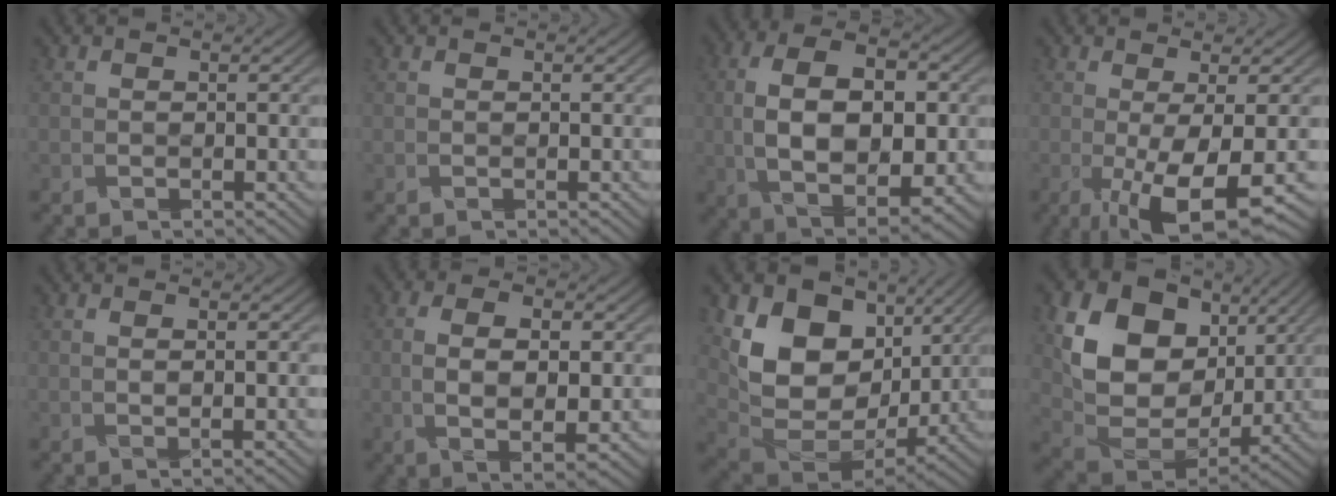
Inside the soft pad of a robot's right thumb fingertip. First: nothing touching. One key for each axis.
{"total": 0.0}
{"total": 13.5, "fx": 0.2, "fy": 7.4, "fz": 11.3, "tx": -0.219, "ty": -0.001, "tz": 0.012}
{"total": 9.0, "fx": -2.2, "fy": 2.4, "fz": 8.4, "tx": -0.141, "ty": -0.011, "tz": -0.027}
{"total": 1.4, "fx": 0.1, "fy": 0.2, "fz": 1.4, "tx": -0.029, "ty": 0.003, "tz": 0.002}
{"total": 7.4, "fx": -0.2, "fy": 3.4, "fz": 6.6, "tx": -0.126, "ty": -0.006, "tz": 0.001}
{"total": 14.2, "fx": 4.6, "fy": 10.2, "fz": 8.8, "tx": -0.178, "ty": -0.004, "tz": 0.092}
{"total": 14.7, "fx": 5.0, "fy": 10.6, "fz": 8.8, "tx": -0.179, "ty": 0.002, "tz": 0.094}